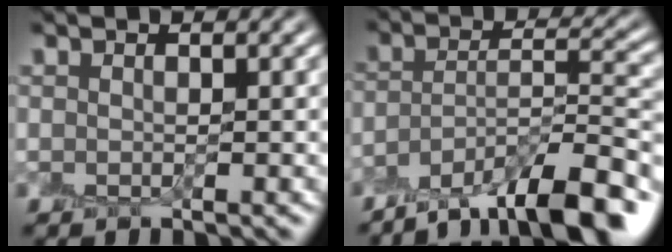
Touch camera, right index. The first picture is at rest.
{"total": 9.8, "force": [-7.5, 2.6, 5.8], "torque": [-0.080, 0.004, -0.127]}